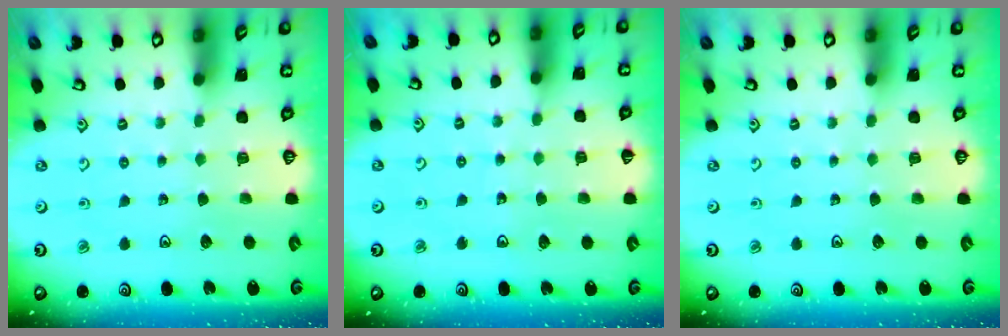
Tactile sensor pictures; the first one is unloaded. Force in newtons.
{"total": 3.6, "press": 3.1, "slide": 1.9}
{"total": 0.0}